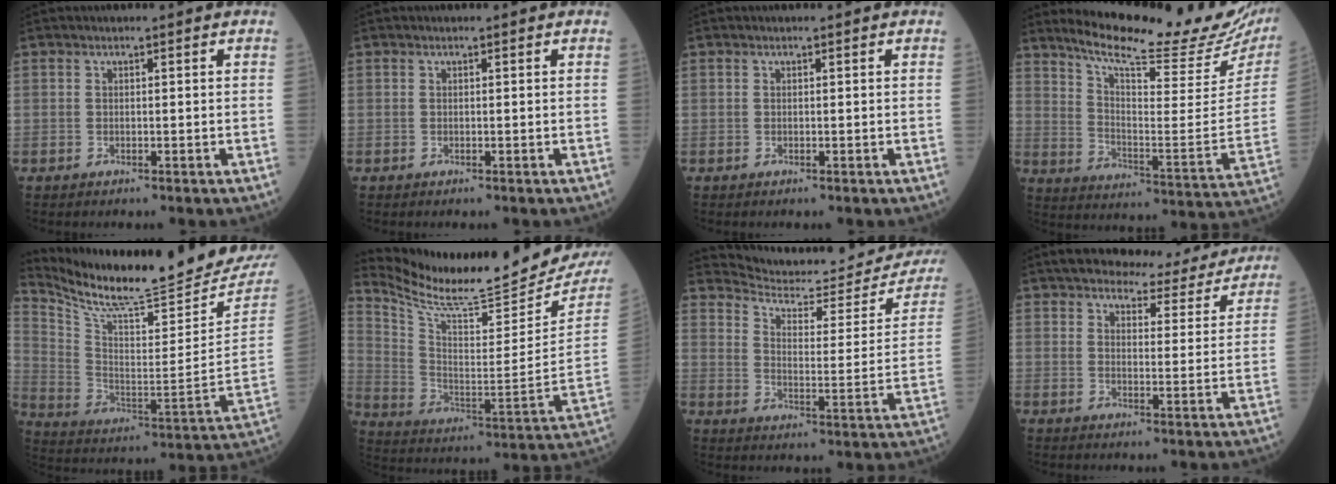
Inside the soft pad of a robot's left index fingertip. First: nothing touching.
{"total": 0.0}
{"total": 0.0}
{"total": 23.3, "force": [20.6, 2.2, 10.6], "torque": [-0.165, -0.073, 0.279]}
{"total": 22.4, "force": [21.2, -0.4, 7.2], "torque": [-0.145, -0.118, 0.320]}
{"total": 22.8, "force": [21.5, 0.9, 7.7], "torque": [-0.145, -0.103, 0.323]}
{"total": 22.4, "force": [21.7, 3.3, 4.7], "torque": [-0.050, -0.088, 0.272]}
{"total": 10.6, "force": [9.9, 2.4, 2.8], "torque": [-0.023, -0.006, 0.118]}